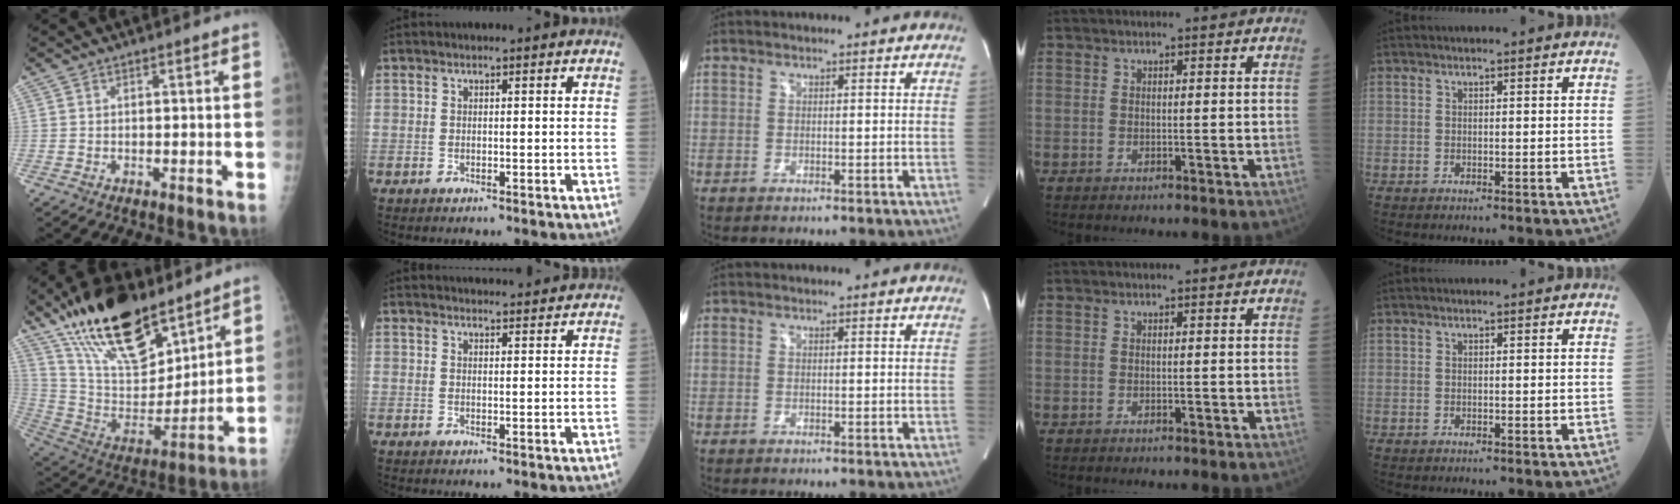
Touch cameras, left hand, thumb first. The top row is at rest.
{"thumb": {"total": 25.5, "force": [17.9, 10.6, 14.8], "torque": [-0.229, -0.067, 0.320]}, "index": {"total": 10.8, "force": [10.5, 1.0, 2.5], "torque": [-0.028, 0.024, 0.125]}}